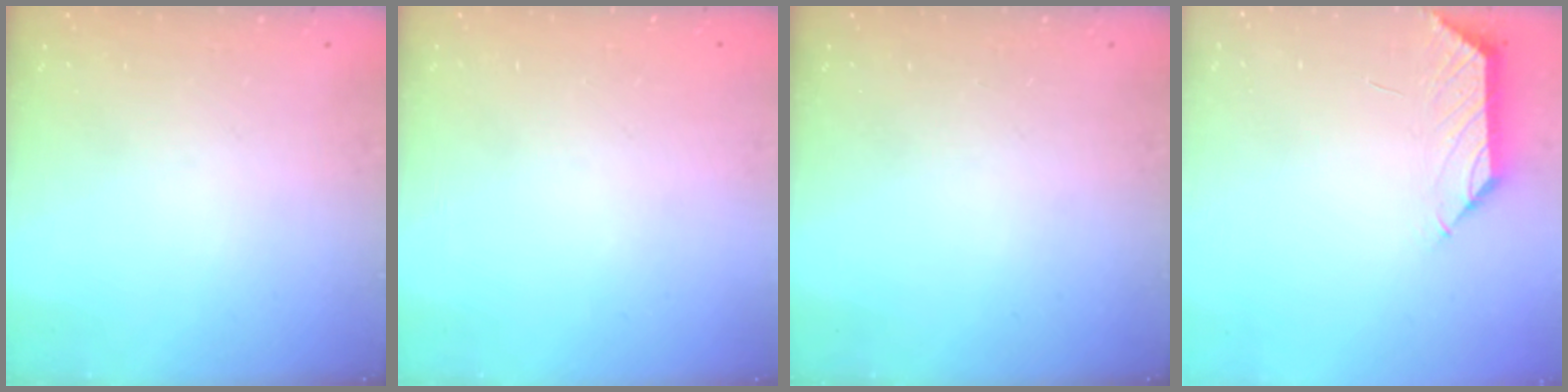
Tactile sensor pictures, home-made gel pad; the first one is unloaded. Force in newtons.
{"total": 2.8, "press": 2.8, "slide": 0.5}
{"total": 0.0}
{"total": 1.2, "press": 1.1, "slide": 0.6}